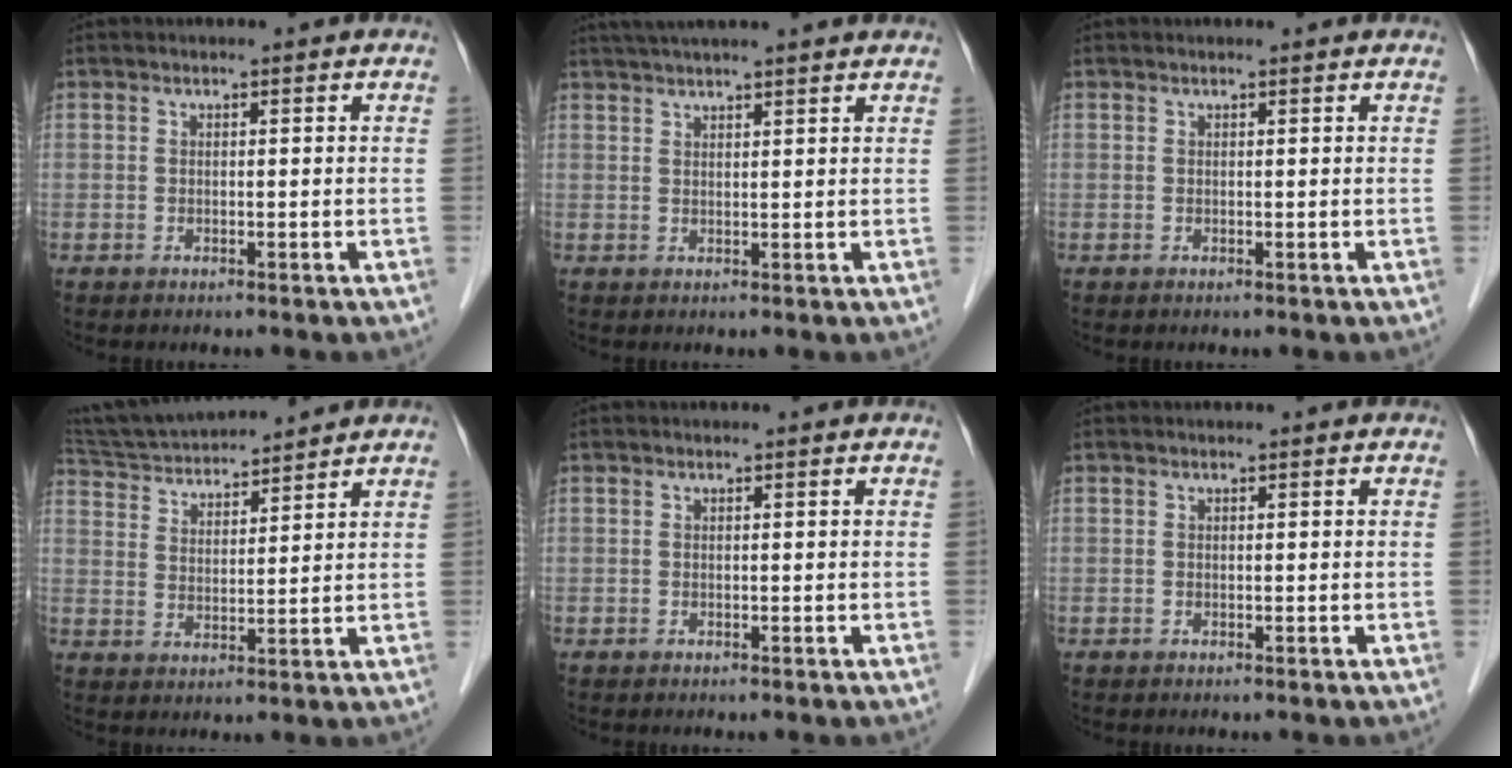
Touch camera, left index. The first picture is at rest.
{"total": 12.0, "force": [10.4, 0.6, 6.0], "torque": [-0.099, 0.044, 0.141]}
{"total": 0.9, "force": [0.8, 0.0, 0.3], "torque": [-0.009, 0.008, 0.011]}
{"total": 13.0, "force": [12.2, 1.3, 4.3], "torque": [-0.089, 0.029, 0.214]}
{"total": 0.0}
{"total": 0.0}